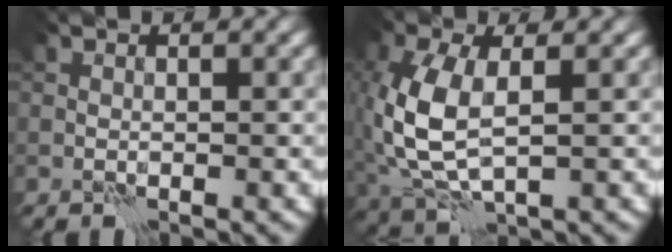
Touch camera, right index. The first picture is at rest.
{"total": 7.8, "force": [0.0, 4.3, 6.5], "torque": [-0.173, 0.000, 0.004]}